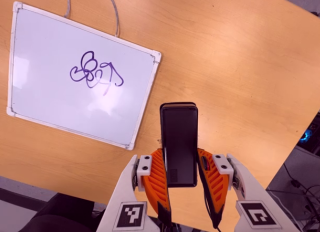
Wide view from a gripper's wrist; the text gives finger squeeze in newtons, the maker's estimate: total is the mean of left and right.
{"total": 5.5, "left": 4.2, "right": 6.7}